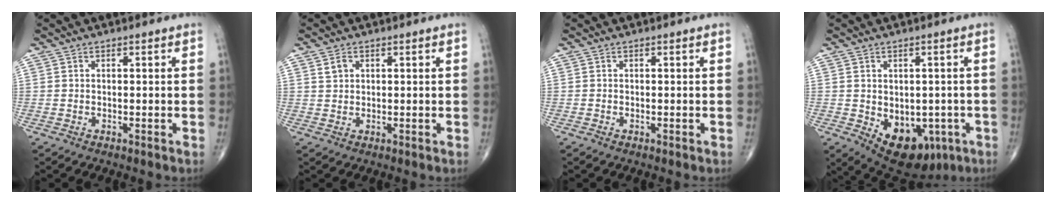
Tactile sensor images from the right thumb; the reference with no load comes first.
{"total": 1.9, "force": [0.9, 1.4, 0.9], "torque": [-0.012, -0.002, 0.016]}
{"total": 0.0}
{"total": 12.5, "force": [-4.2, 8.3, 8.3], "torque": [-0.086, 0.003, -0.039]}